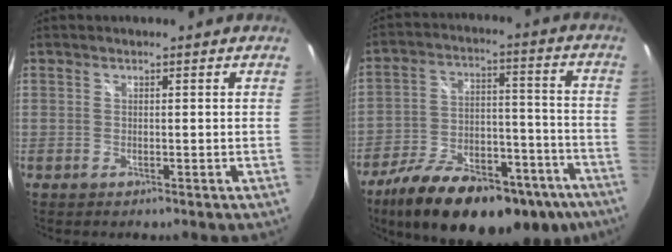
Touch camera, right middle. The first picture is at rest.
{"total": 27.2, "force": [-19.0, 11.9, 15.5], "torque": [-0.262, -0.003, -0.263]}